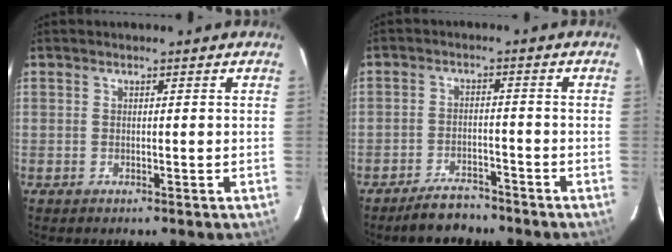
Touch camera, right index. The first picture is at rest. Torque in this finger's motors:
{"motor_torque": [-0.14, -0.05, -0.20, -0.10]}